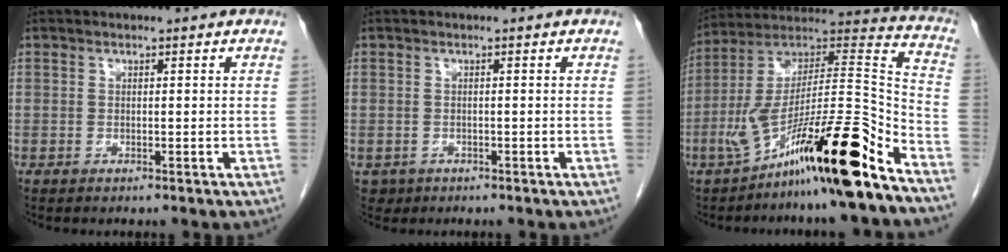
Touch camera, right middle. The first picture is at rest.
{"total": 1.6, "force": [-0.7, 1.4, 0.2], "torque": [-0.006, 0.003, -0.007]}
{"total": 23.2, "force": [-14.1, 1.5, 18.4], "torque": [-0.295, -0.005, -0.238]}